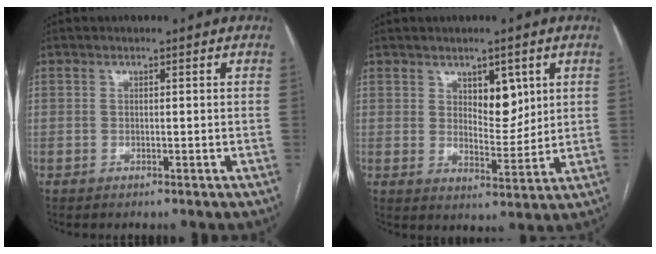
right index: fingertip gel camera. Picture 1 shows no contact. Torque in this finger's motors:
{"motor_torque": [-0.05, 0.01, 0.04, 0.02]}